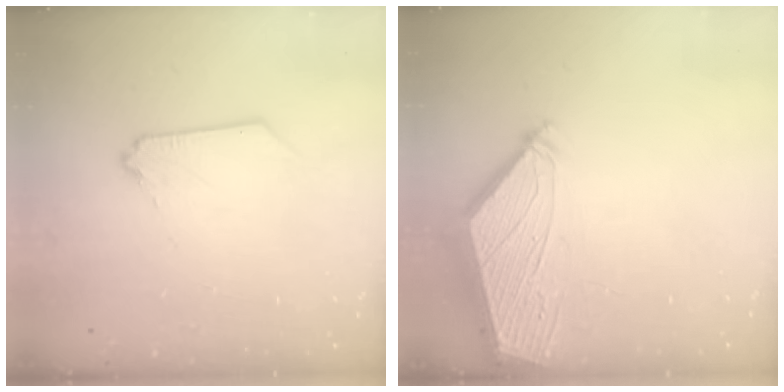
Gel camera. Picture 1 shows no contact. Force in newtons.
{"total": 3.8, "press": 3.8, "slide": 0.4}